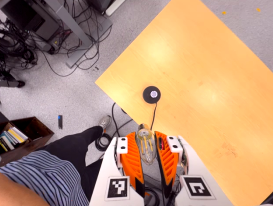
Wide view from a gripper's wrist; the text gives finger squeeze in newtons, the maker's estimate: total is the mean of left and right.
{"total": 21.1, "left": 25.1, "right": 17.1}